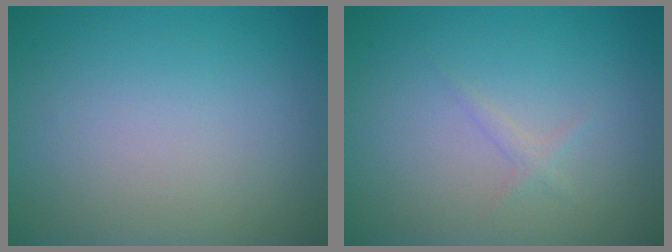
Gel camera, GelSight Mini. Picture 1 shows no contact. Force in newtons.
{"total": 0.8, "press": 0.8, "slide": 0.0}